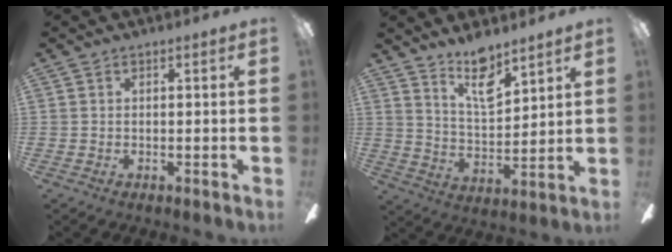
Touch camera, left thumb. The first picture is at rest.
{"total": 10.9, "force": [8.6, 3.5, 5.8], "torque": [-0.096, -0.052, 0.152]}